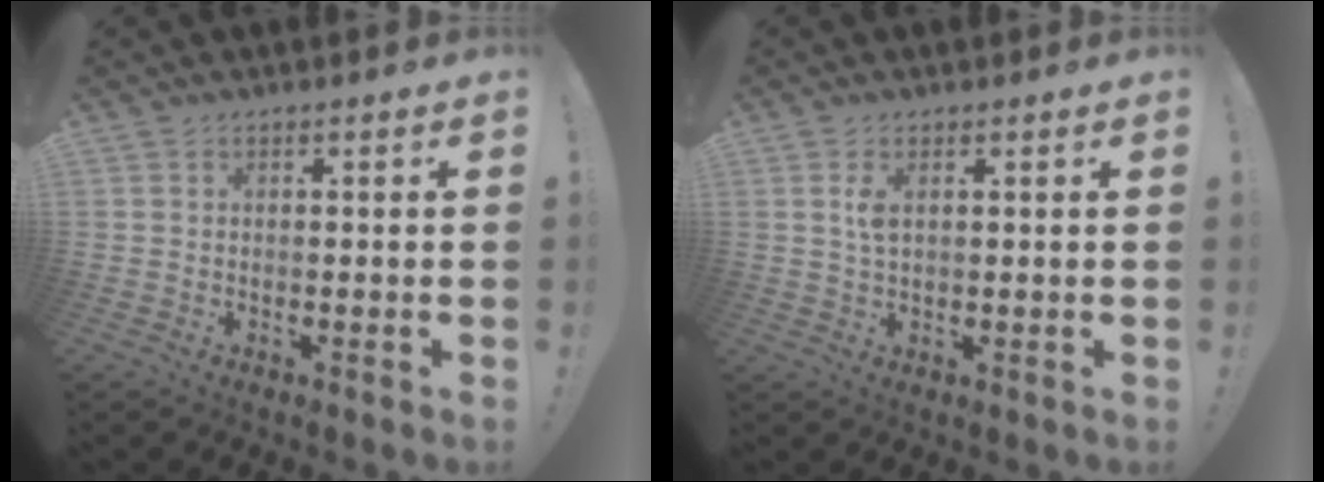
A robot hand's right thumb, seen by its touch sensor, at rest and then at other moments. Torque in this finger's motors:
{"motor_torque": [-0.02, 0.07, 0.21, 0.23, 0.04]}